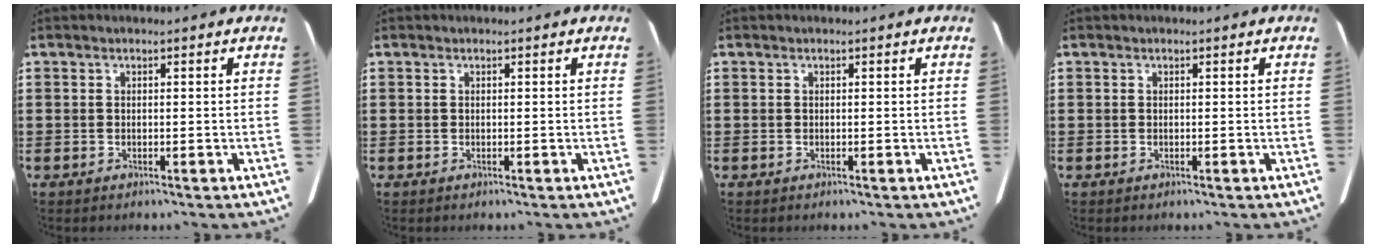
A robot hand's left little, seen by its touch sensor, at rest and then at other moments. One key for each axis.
{"total": 0.0}
{"total": 0.0}
{"total": 0.0}